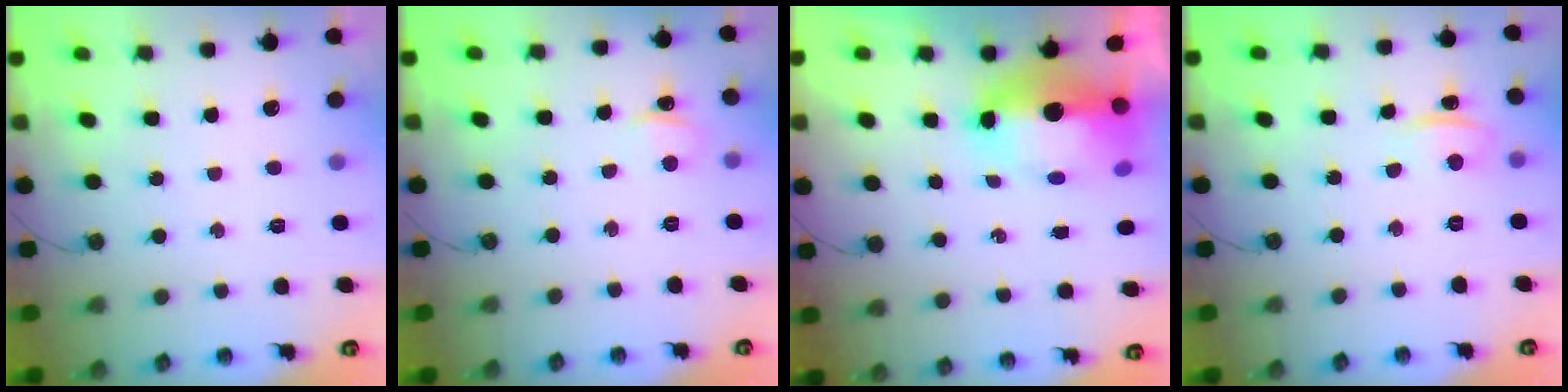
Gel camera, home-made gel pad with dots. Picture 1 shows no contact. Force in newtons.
{"total": 2.9, "press": 2.8, "slide": 0.3}
{"total": 13.3, "press": 13.2, "slide": 1.8}
{"total": 1.5, "press": 1.3, "slide": 0.7}